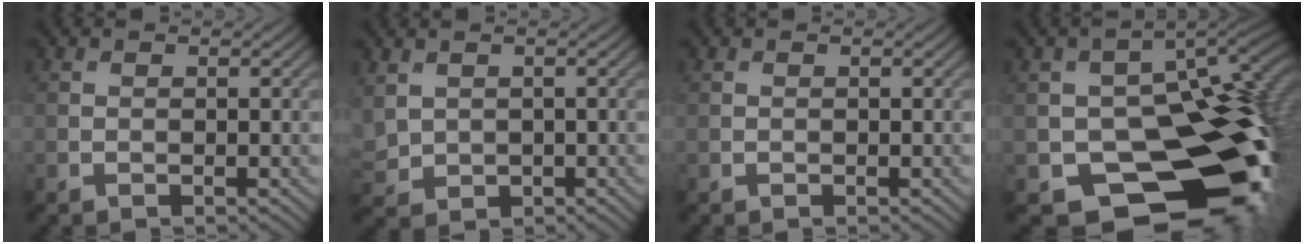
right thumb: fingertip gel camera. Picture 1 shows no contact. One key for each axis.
{"total": 3.6, "fx": 0.6, "fy": 2.9, "fz": 2.1, "tx": -0.068, "ty": -0.009, "tz": 0.014}
{"total": 0.0}
{"total": 18.9, "fx": -5.9, "fy": 12.2, "fz": 13.1, "tx": -0.183, "ty": -0.038, "tz": -0.083}